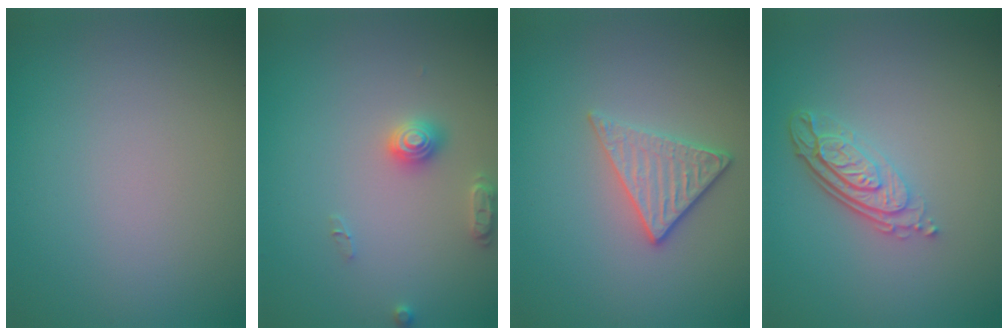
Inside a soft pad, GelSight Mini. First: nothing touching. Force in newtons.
{"total": 2.2, "press": 2.2, "slide": 0.1}
{"total": 2.9, "press": 2.6, "slide": 1.3}
{"total": 4.0, "press": 2.9, "slide": 2.7}